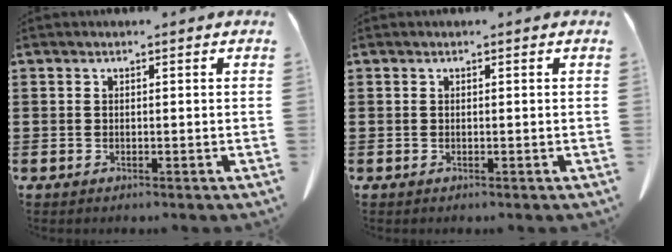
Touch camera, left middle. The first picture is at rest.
{"total": 0.0}